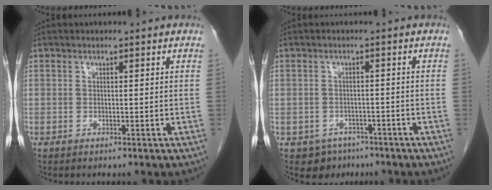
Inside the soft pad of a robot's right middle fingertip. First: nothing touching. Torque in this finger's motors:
{"motor_torque": [0.37, -0.32, -0.04, 0.01]}